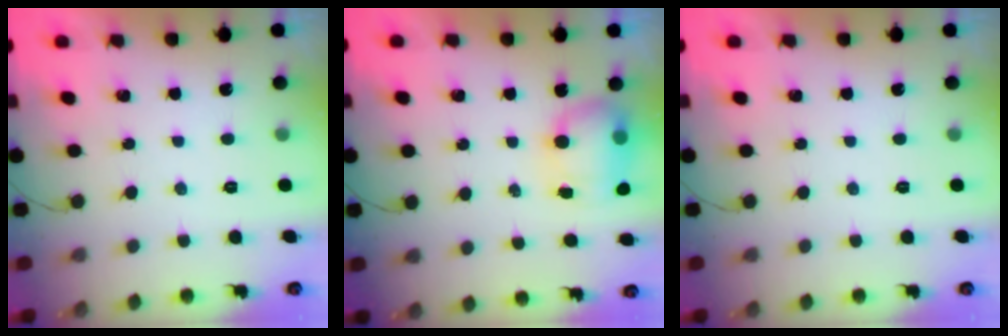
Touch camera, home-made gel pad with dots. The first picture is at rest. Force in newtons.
{"total": 7.8, "press": 7.4, "slide": 2.5}
{"total": 0.0}